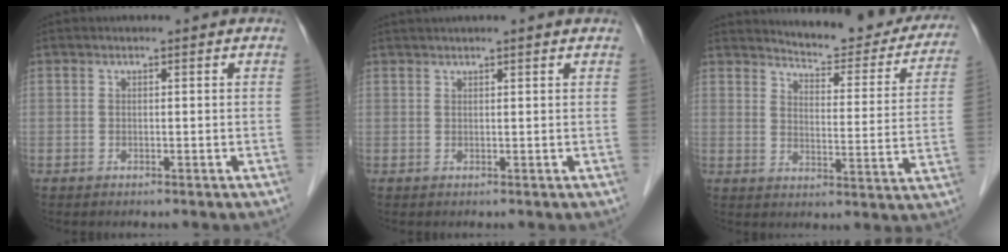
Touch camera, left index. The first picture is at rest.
{"total": 5.2, "force": [4.5, -0.3, 2.4], "torque": [-0.032, 0.039, 0.062]}
{"total": 18.6, "force": [17.4, 3.7, 5.3], "torque": [-0.052, -0.058, 0.198]}